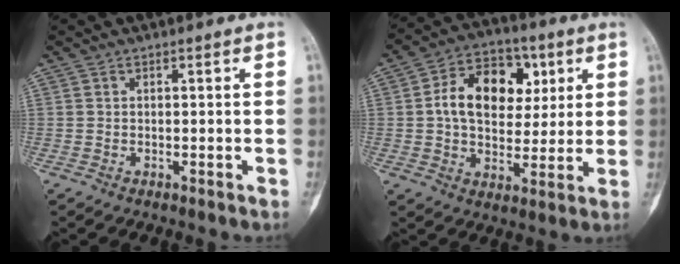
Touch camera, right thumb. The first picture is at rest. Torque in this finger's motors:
{"motor_torque": [-0.40, 0.82, 1.13, 0.36, 0.11]}